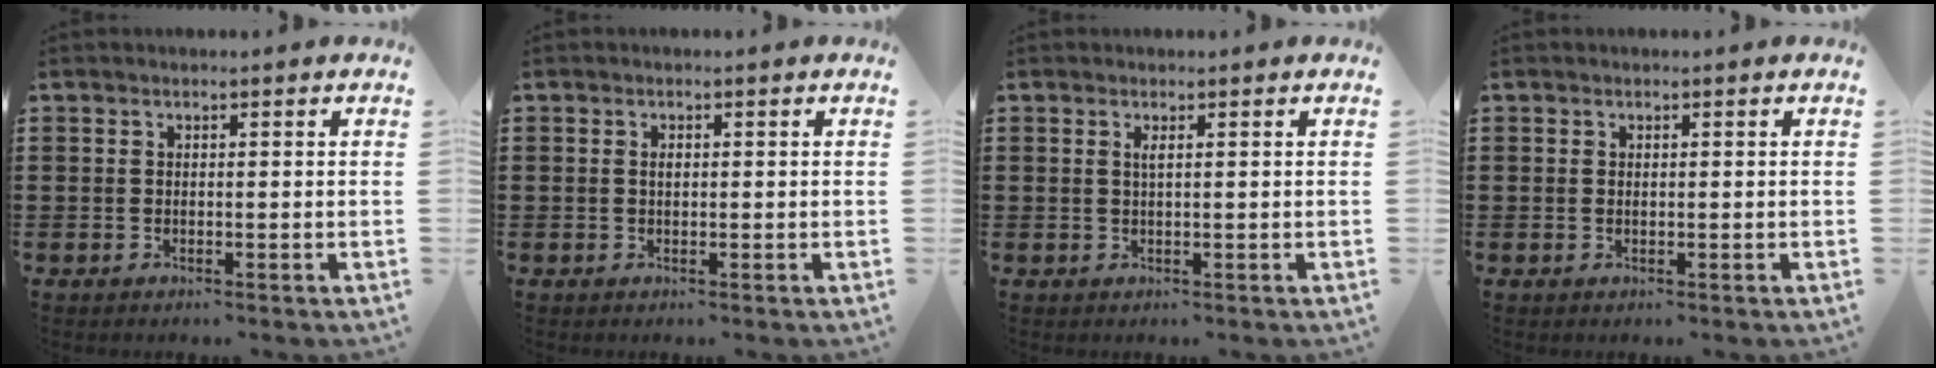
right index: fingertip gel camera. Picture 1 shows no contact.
{"total": 1.1, "force": [0.2, 0.5, 0.9], "torque": [-0.020, 0.003, 0.003]}
{"total": 1.0, "force": [0.4, 0.0, 0.9], "torque": [-0.019, 0.000, 0.006]}
{"total": 0.5, "force": [0.3, 0.3, 0.3], "torque": [-0.006, 0.002, 0.005]}